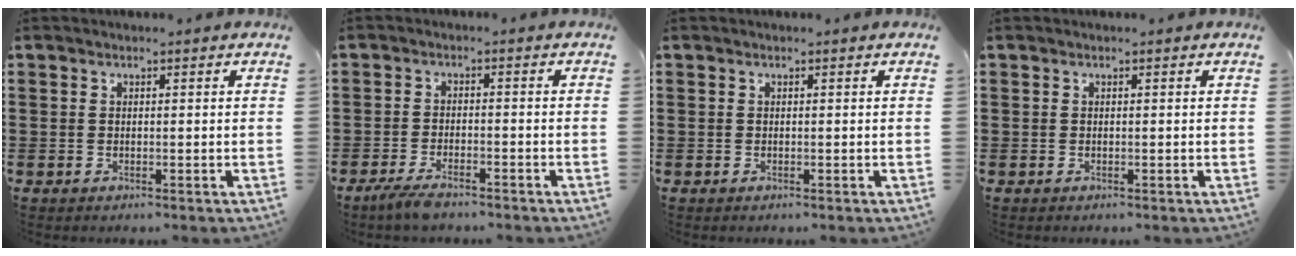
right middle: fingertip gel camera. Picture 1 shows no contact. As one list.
[{"total": 3.2, "force": [-2.7, 0.4, 1.6], "torque": [-0.049, -0.009, -0.057]}, {"total": 0.0}, {"total": 0.0}]